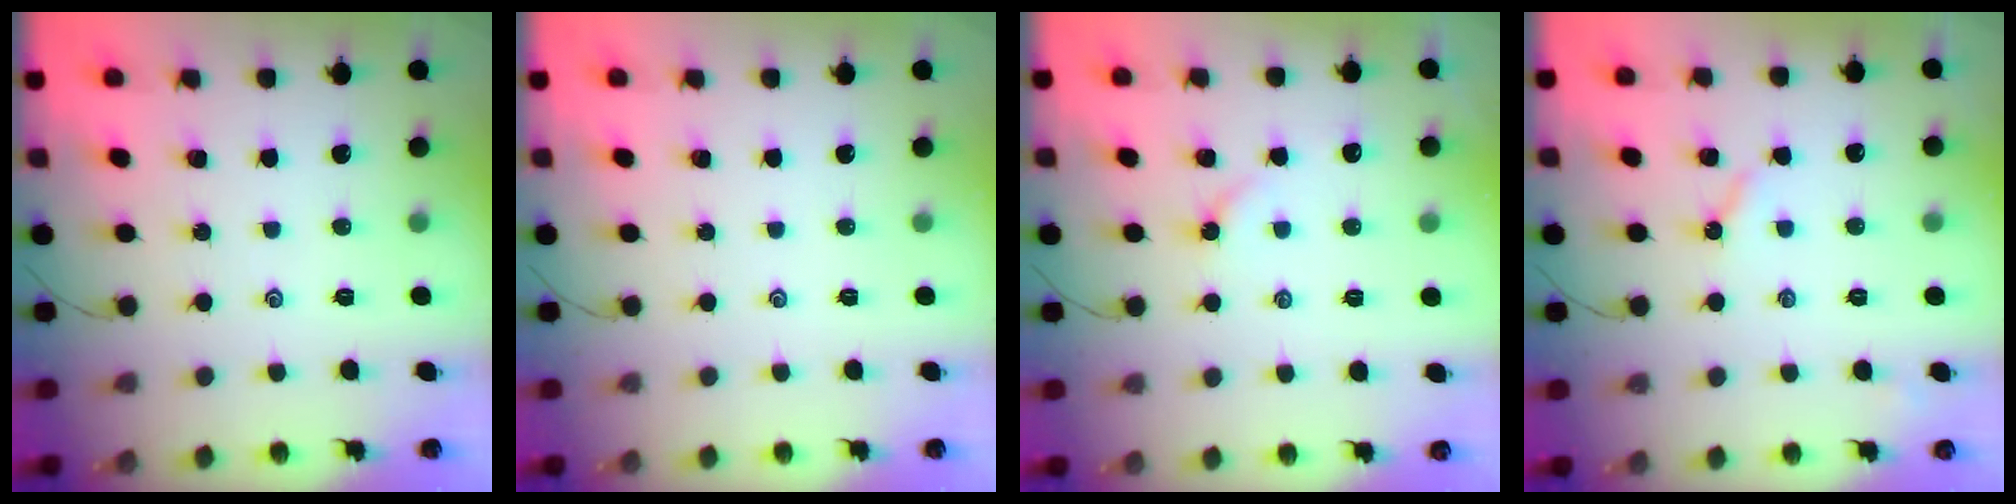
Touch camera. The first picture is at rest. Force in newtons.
{"total": 0.0}
{"total": 3.6, "press": 3.5, "slide": 0.7}
{"total": 2.8, "press": 2.8, "slide": 0.5}